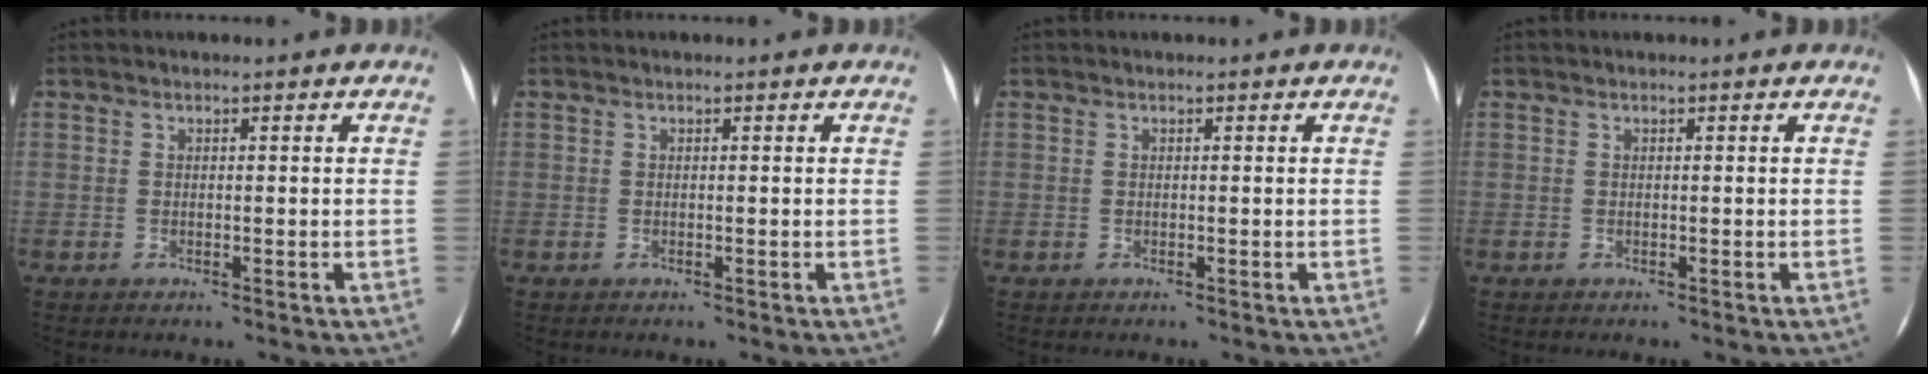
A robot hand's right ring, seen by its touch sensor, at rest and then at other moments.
{"total": 0.0}
{"total": 0.0}
{"total": 0.0}